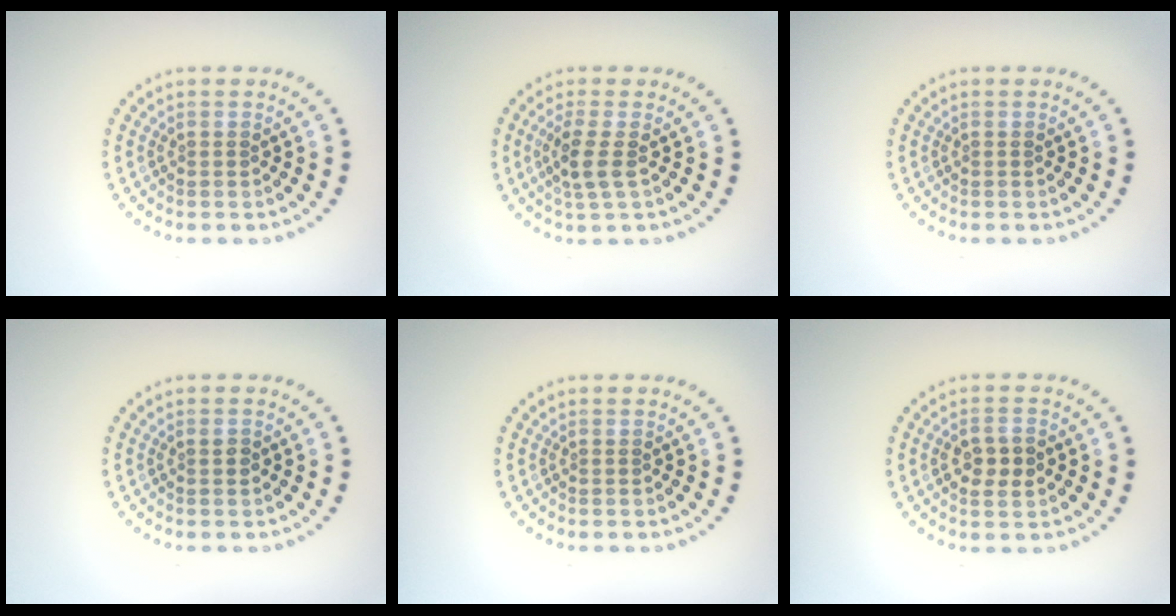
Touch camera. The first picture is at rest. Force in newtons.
{"total": 2.4, "press": 2.0, "slide": 1.2}
{"total": 0.0}
{"total": 0.9, "press": 0.8, "slide": 0.1}
{"total": 0.0}
{"total": 2.6, "press": 2.6, "slide": 0.2}